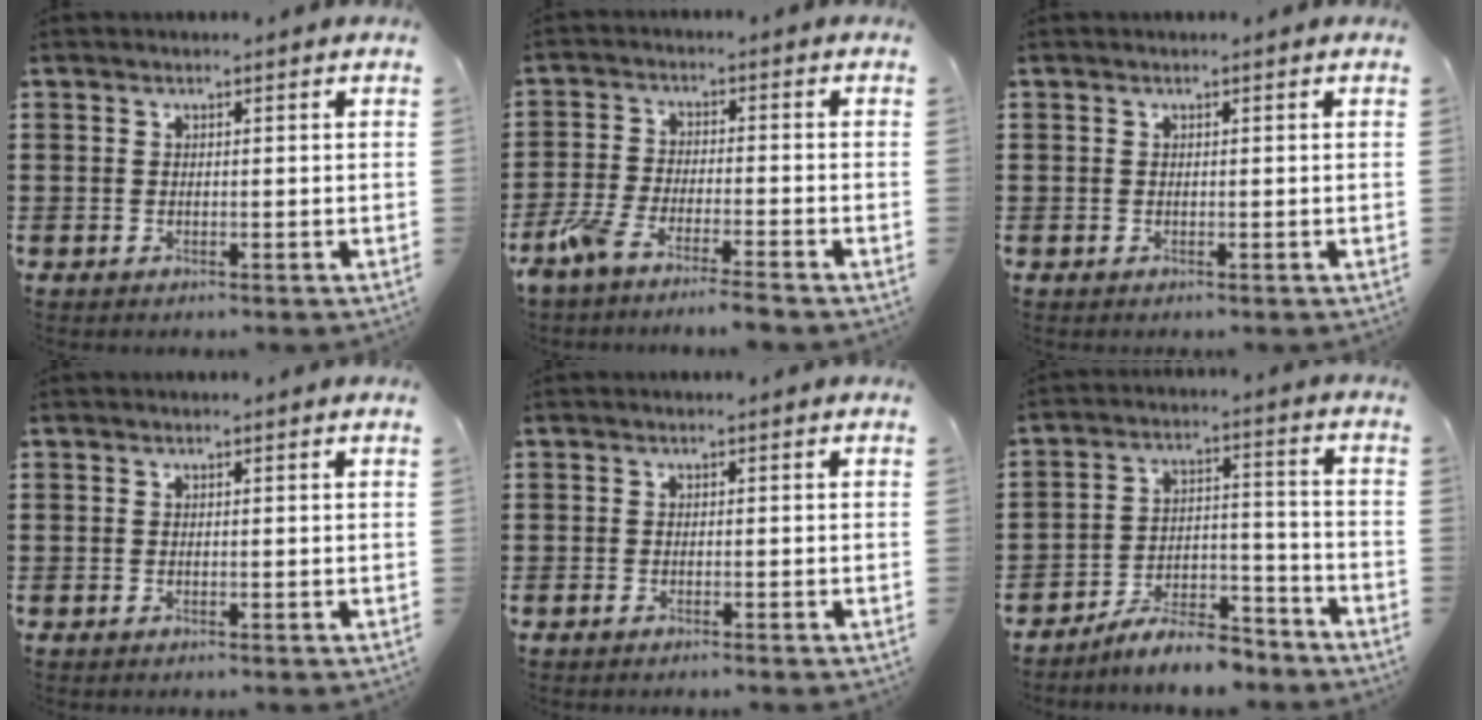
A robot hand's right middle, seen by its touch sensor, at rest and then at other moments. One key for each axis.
{"total": 5.5, "fx": -4.9, "fy": -0.1, "fz": 2.4, "tx": -0.074, "ty": -0.020, "tz": -0.102}
{"total": 0.0}
{"total": 0.0}
{"total": 0.5, "fx": -0.5, "fy": 0.0, "fz": 0.3, "tx": -0.006, "ty": -0.003, "tz": -0.008}
{"total": 7.4, "fx": -7.0, "fy": 1.3, "fz": 2.0, "tx": -0.030, "ty": 0.020, "tz": -0.133}